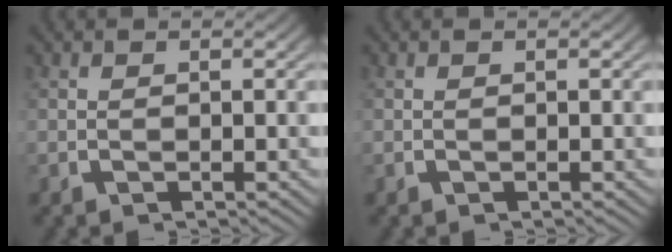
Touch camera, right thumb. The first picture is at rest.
{"total": 0.0}